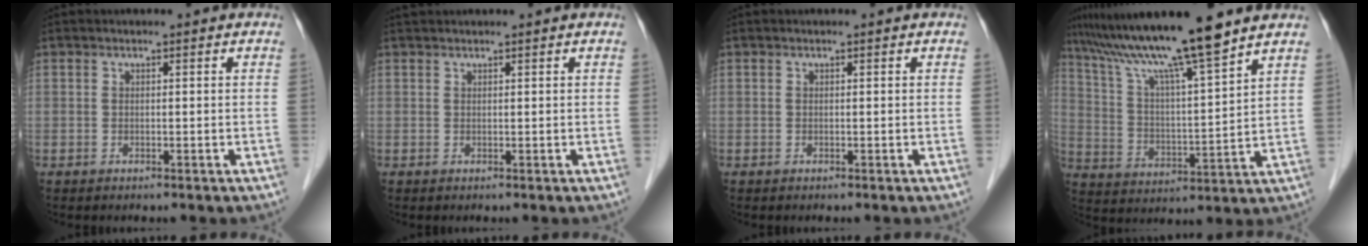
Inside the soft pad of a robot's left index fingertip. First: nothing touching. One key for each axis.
{"total": 2.7, "fx": 2.6, "fy": 0.1, "fz": 0.8, "tx": -0.009, "ty": 0.031, "tz": 0.042}
{"total": 0.0}
{"total": 16.4, "fx": 13.2, "fy": -0.7, "fz": 9.6, "tx": -0.170, "ty": 0.010, "tz": 0.229}